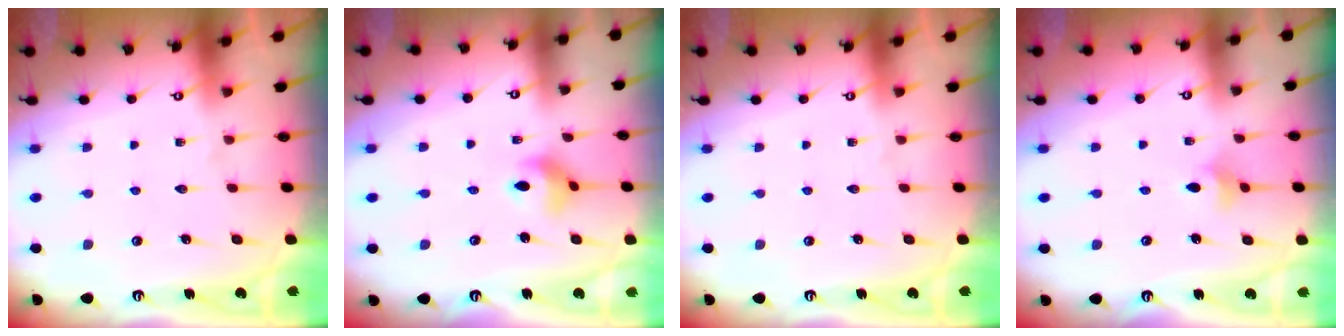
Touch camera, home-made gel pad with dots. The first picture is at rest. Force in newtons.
{"total": 5.3, "press": 5.2, "slide": 0.3}
{"total": 0.0}
{"total": 3.8, "press": 3.7, "slide": 1.0}